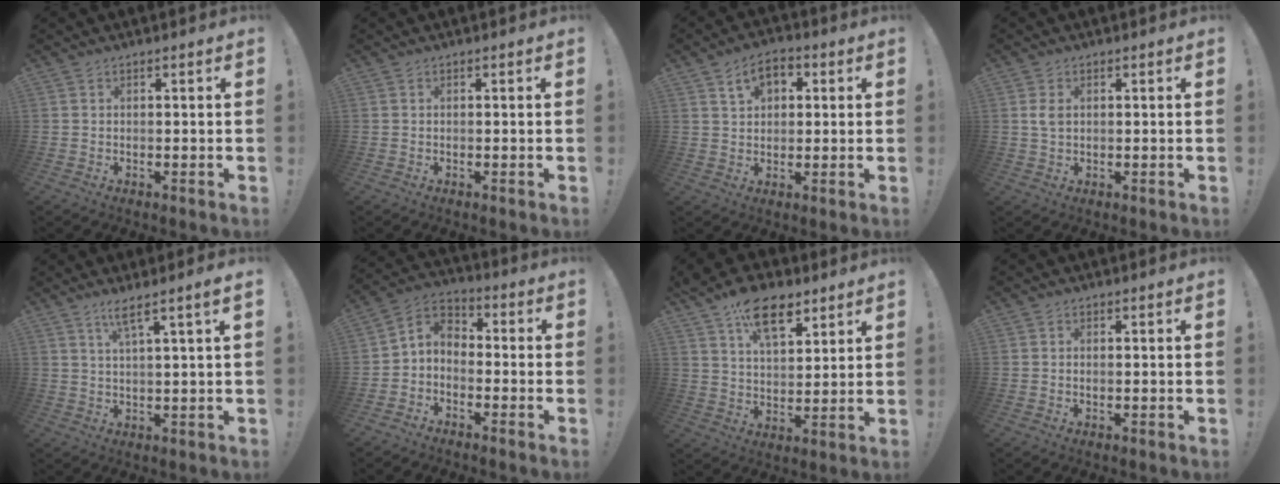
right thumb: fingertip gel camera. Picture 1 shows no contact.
{"total": 0.0}
{"total": 7.6, "force": [3.2, 5.1, 4.8], "torque": [-0.071, 0.001, 0.057]}
{"total": 2.9, "force": [0.9, 1.7, 2.2], "torque": [-0.036, 0.001, 0.014]}
{"total": 5.4, "force": [3.2, -0.4, 4.4], "torque": [-0.078, -0.007, 0.048]}
{"total": 5.7, "force": [-2.8, 4.2, 2.6], "torque": [-0.056, 0.018, -0.049]}
{"total": 13.7, "force": [8.6, 7.1, 7.9], "torque": [-0.122, -0.041, 0.156]}
{"total": 0.0}